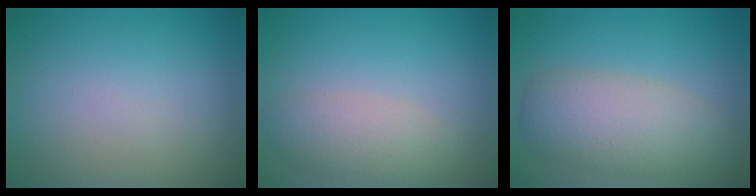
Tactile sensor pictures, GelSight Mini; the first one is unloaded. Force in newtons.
{"total": 3.3, "press": 3.2, "slide": 0.0}
{"total": 5.6, "press": 5.6, "slide": 0.3}